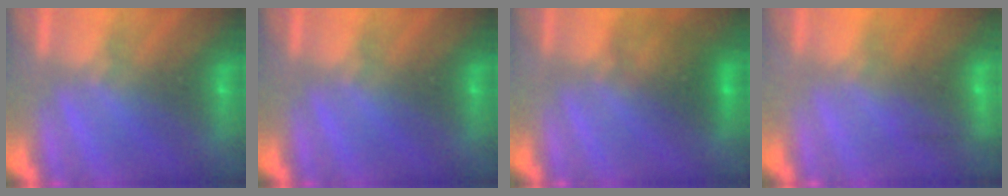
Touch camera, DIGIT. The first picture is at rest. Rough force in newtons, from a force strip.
{"total": 0.0}
{"total": 2.9}
{"total": 2.5}